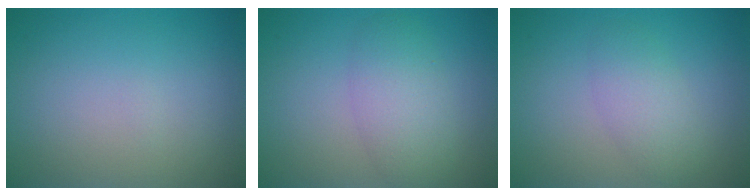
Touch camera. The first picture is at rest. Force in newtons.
{"total": 3.8, "press": 3.8, "slide": 0.1}
{"total": 2.7, "press": 2.7, "slide": 0.1}